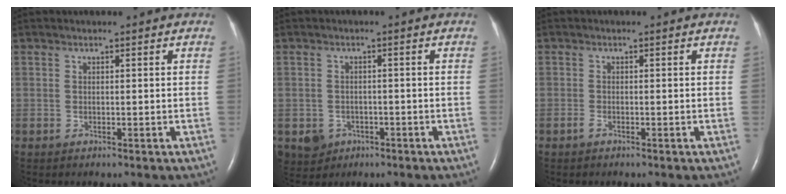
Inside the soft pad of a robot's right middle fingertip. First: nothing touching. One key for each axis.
{"total": 4.1, "fx": -1.8, "fy": 3.5, "fz": 1.0, "tx": -0.021, "ty": 0.002, "tz": -0.020}
{"total": 0.6, "fx": -0.5, "fy": 0.1, "fz": 0.4, "tx": -0.012, "ty": -0.001, "tz": -0.008}